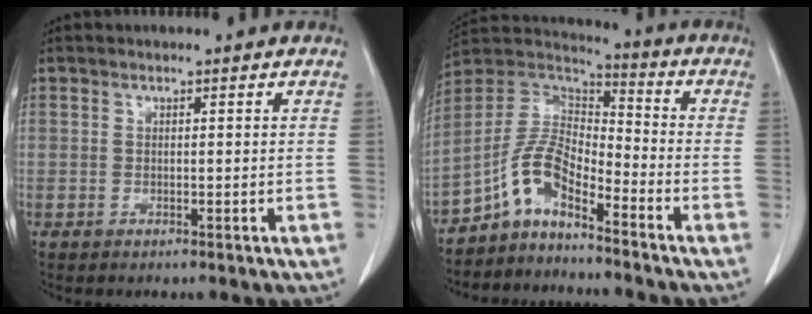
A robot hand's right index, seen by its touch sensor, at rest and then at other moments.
{"total": 8.5, "force": [-6.0, 2.9, 5.3], "torque": [-0.118, 0.028, -0.120]}